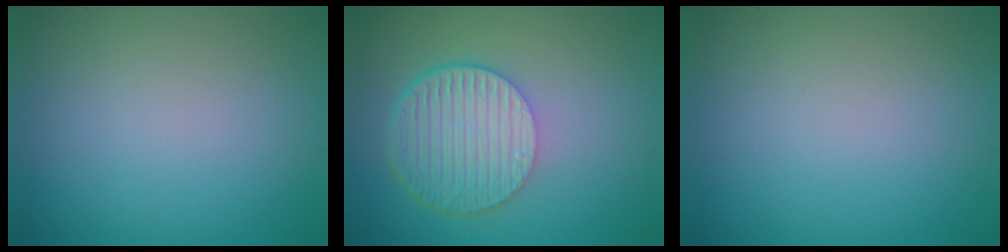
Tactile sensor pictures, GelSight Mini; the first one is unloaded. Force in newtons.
{"total": 6.6, "press": 4.7, "slide": 4.6}
{"total": 0.0}